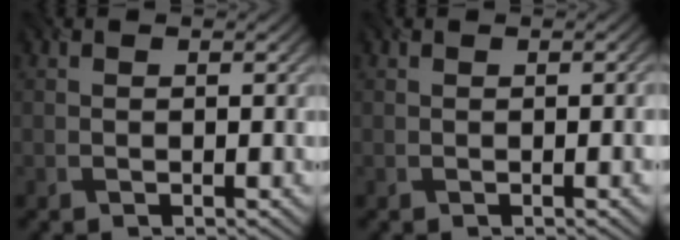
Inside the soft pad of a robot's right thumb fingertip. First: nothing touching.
{"total": 1.7, "force": [0.2, 0.3, 1.7], "torque": [-0.023, 0.008, 0.003]}